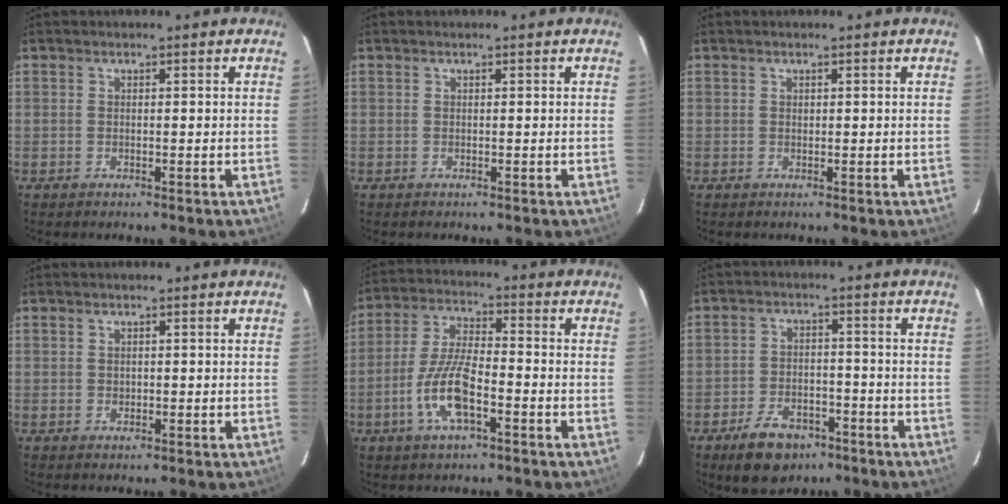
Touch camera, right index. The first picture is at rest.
{"total": 0.0}
{"total": 0.0}
{"total": 0.9, "force": [0.0, 0.8, 0.2], "torque": [0.000, 0.001, 0.001]}
{"total": 10.7, "force": [-4.4, 3.3, 9.1], "torque": [-0.193, -0.001, -0.085]}
{"total": 9.9, "force": [-6.5, 5.7, 4.8], "torque": [-0.112, 0.010, -0.094]}